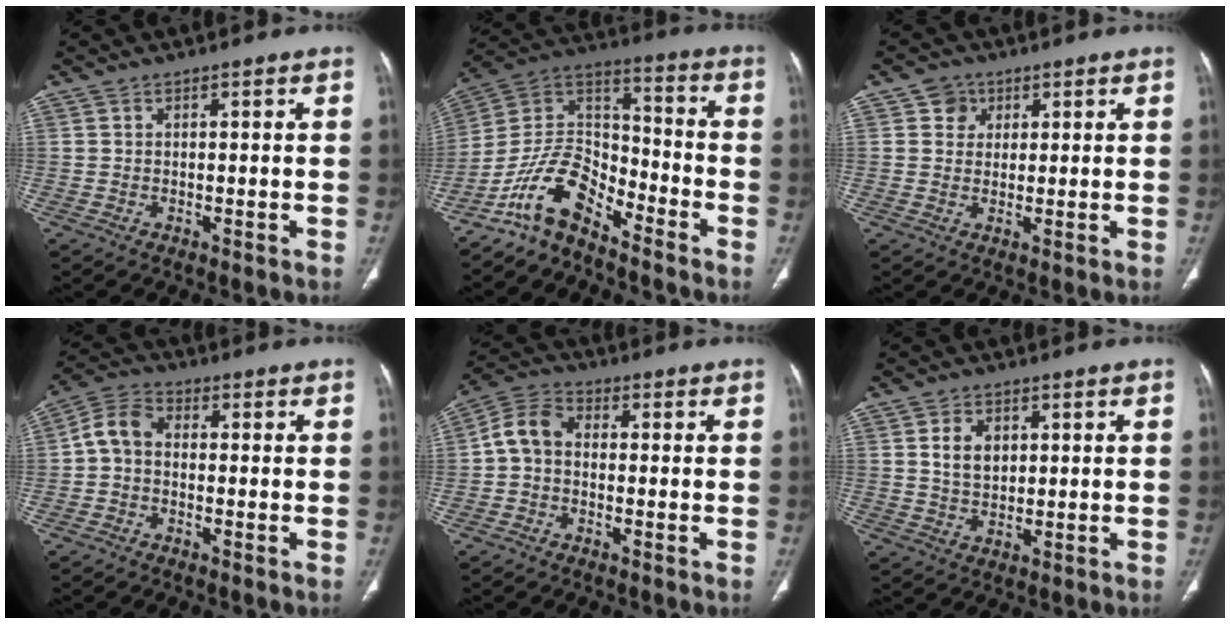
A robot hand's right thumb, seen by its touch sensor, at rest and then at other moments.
{"total": 12.1, "force": [-9.3, 5.2, 5.8], "torque": [-0.097, 0.094, -0.186]}
{"total": 3.7, "force": [1.5, 3.3, 0.8], "torque": [0.007, -0.002, 0.020]}
{"total": 5.9, "force": [-0.5, 4.2, 4.1], "torque": [-0.072, 0.021, -0.025]}
{"total": 6.4, "force": [-0.5, 4.6, 4.4], "torque": [-0.077, 0.022, -0.025]}
{"total": 5.0, "force": [1.4, 3.5, 3.3], "torque": [-0.040, -0.008, 0.030]}